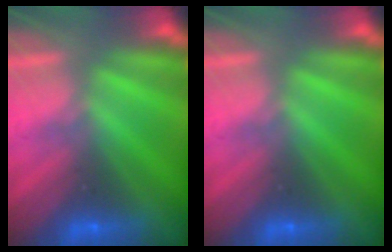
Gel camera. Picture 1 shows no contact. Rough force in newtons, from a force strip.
{"total": 0.0}